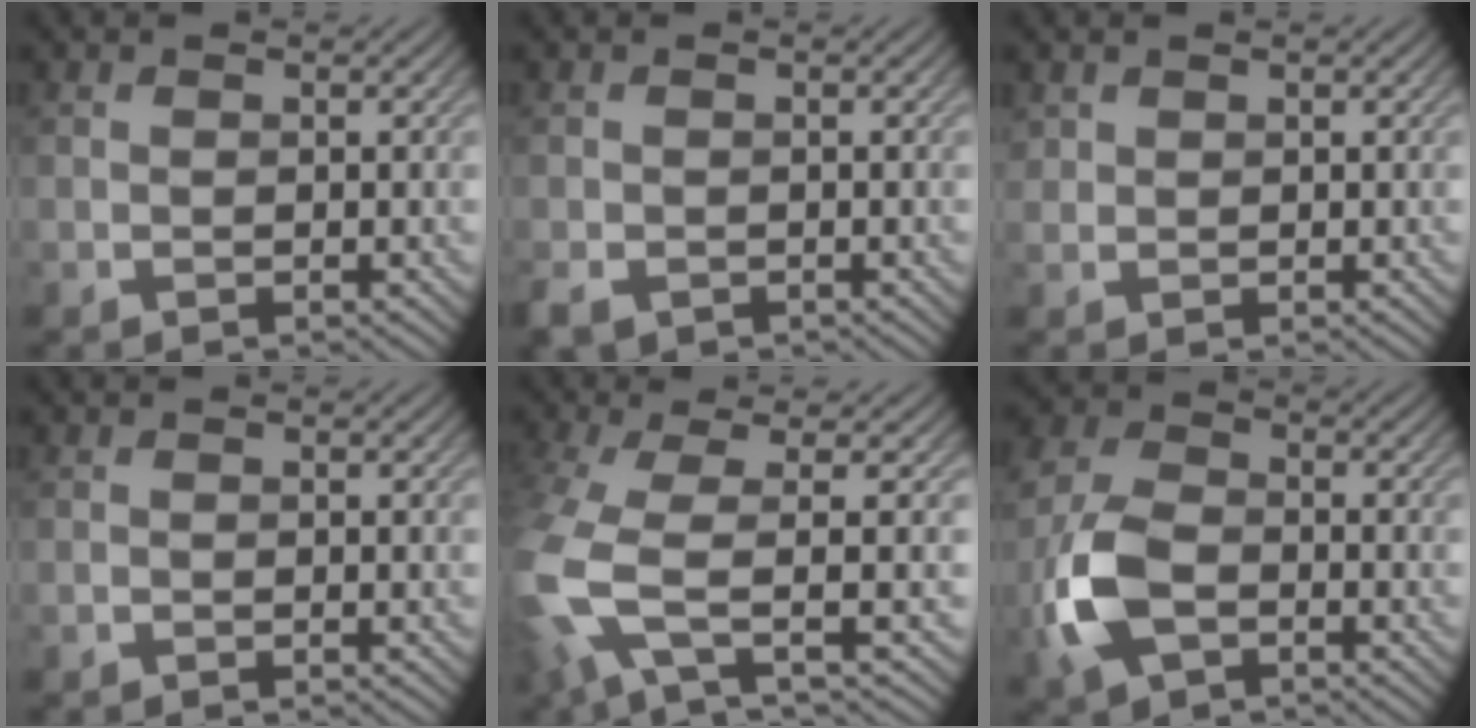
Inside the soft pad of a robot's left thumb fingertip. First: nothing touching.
{"total": 2.6, "force": [-1.7, 1.7, 1.2], "torque": [-0.029, -0.008, -0.036]}
{"total": 1.1, "force": [0.8, 0.7, 0.0], "torque": [0.000, 0.000, 0.014]}
{"total": 0.0}
{"total": 8.3, "force": [-1.5, 2.5, 7.8], "torque": [-0.181, -0.014, -0.040]}
{"total": 8.7, "force": [-2.9, 5.3, 6.2], "torque": [-0.161, -0.003, -0.070]}